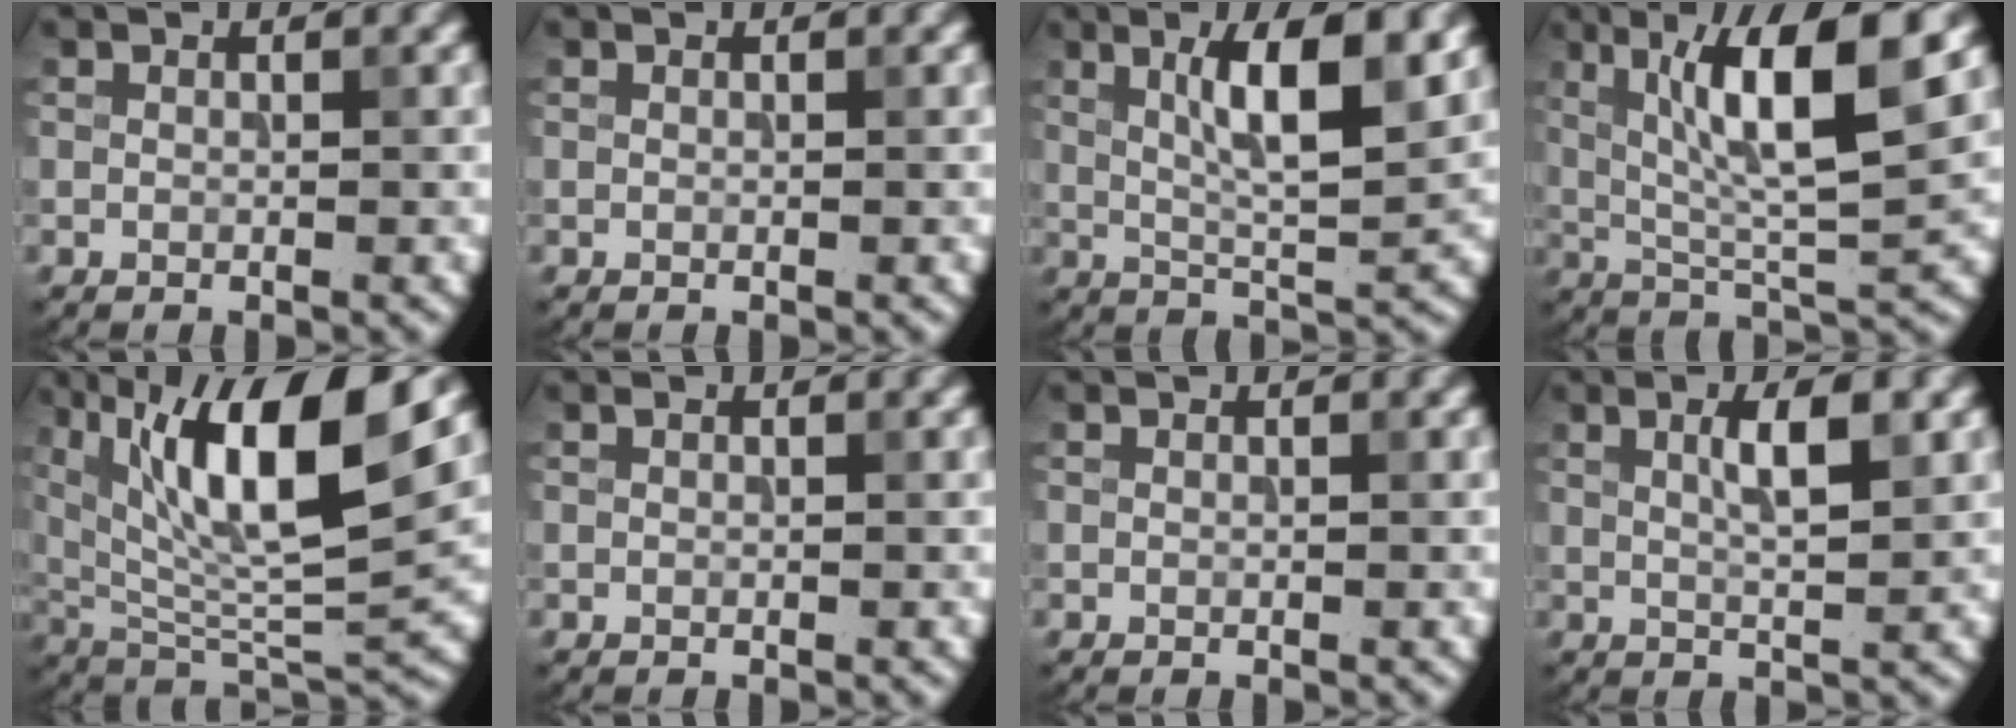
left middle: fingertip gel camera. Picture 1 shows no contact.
{"total": 0.0}
{"total": 6.9, "force": [2.3, 1.3, 6.4], "torque": [-0.102, 0.000, 0.048]}
{"total": 9.2, "force": [3.1, 1.7, 8.5], "torque": [-0.140, 0.000, 0.065]}
{"total": 12.0, "force": [5.2, 3.5, 10.2], "torque": [-0.185, -0.001, 0.106]}
{"total": 0.0}
{"total": 0.0}
{"total": 3.2, "force": [1.0, 0.6, 3.0], "torque": [-0.046, 0.005, 0.023]}